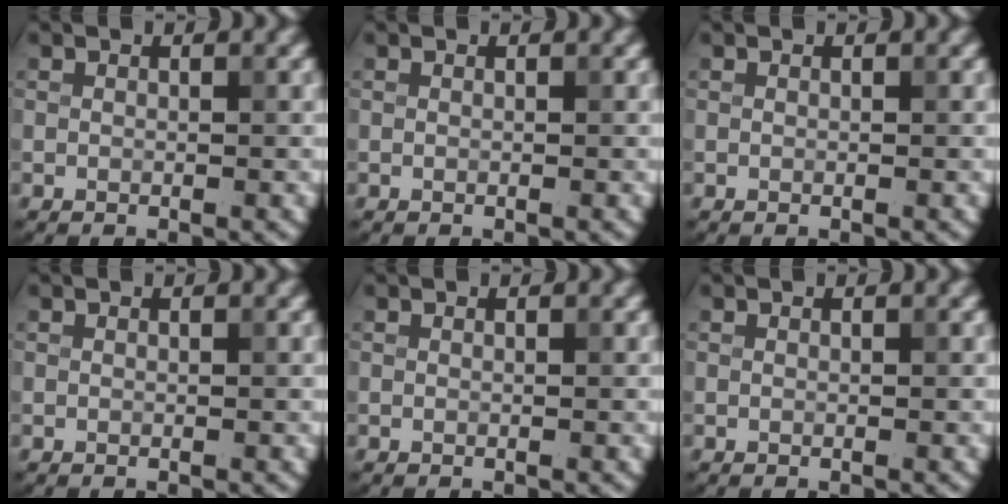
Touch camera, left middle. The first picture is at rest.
{"total": 0.0}
{"total": 0.0}
{"total": 0.0}
{"total": 0.0}
{"total": 0.0}